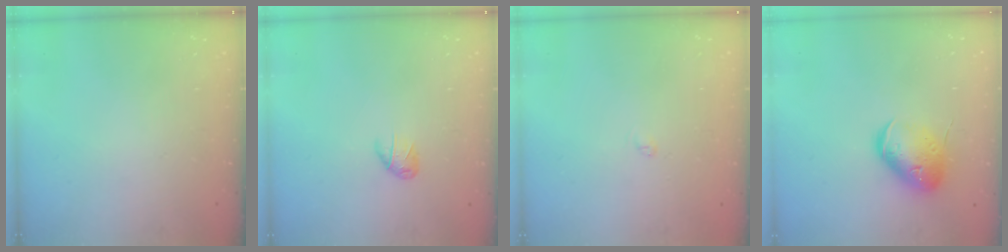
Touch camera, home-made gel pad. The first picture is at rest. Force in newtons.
{"total": 5.5, "press": 5.3, "slide": 1.4}
{"total": 1.9, "press": 1.9, "slide": 0.3}
{"total": 14.9, "press": 14.7, "slide": 2.6}